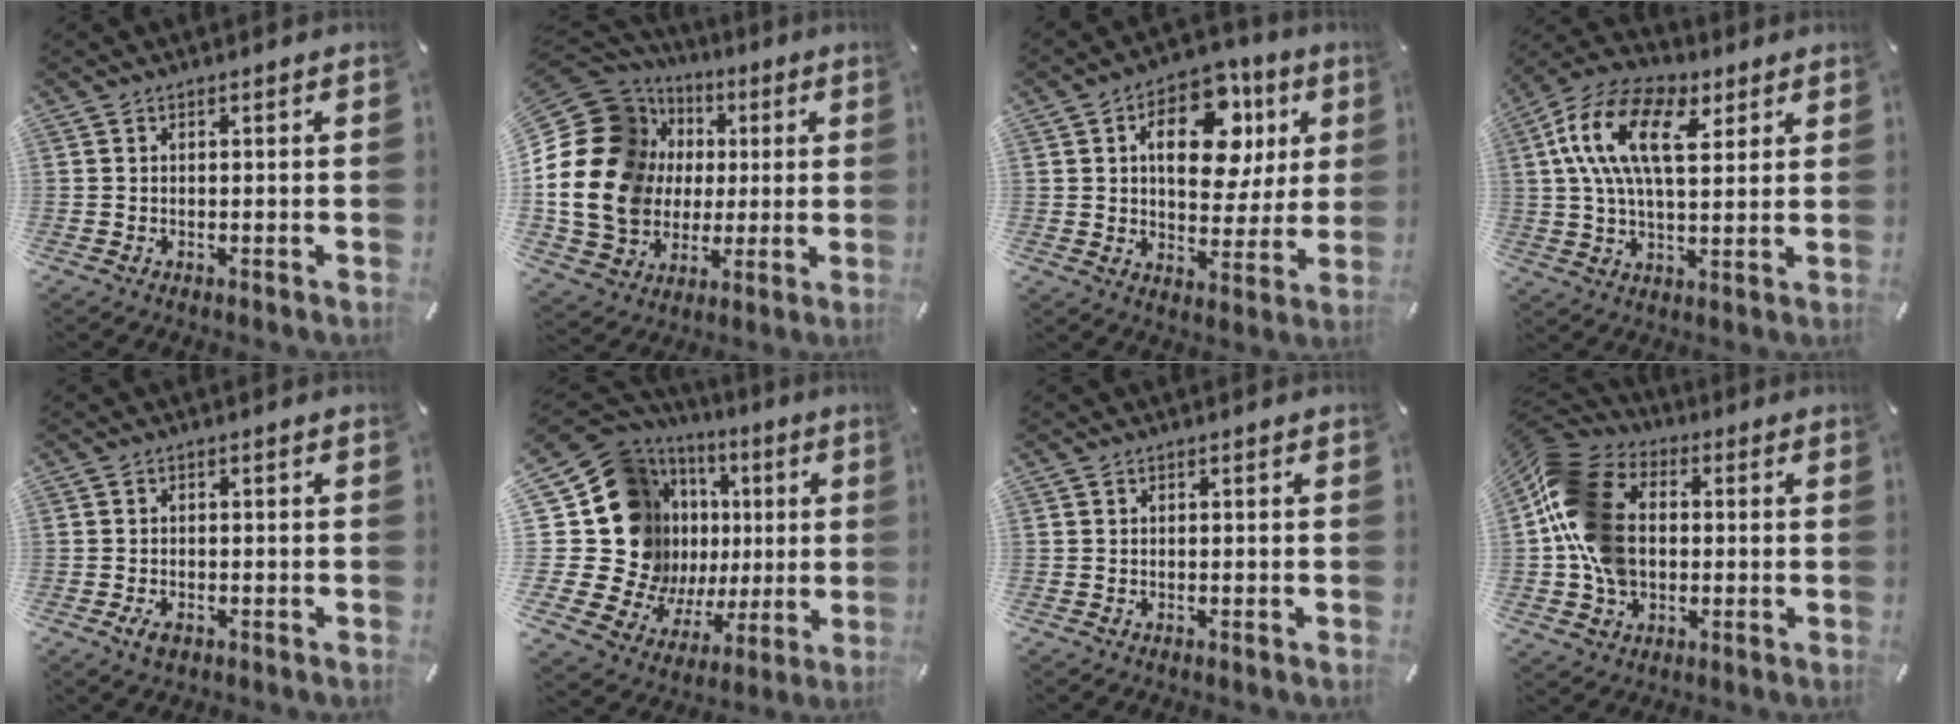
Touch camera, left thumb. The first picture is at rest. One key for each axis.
{"total": 22.1, "fx": 2.6, "fy": 18.6, "fz": 11.7, "tx": -0.260, "ty": -0.025, "tz": 0.055}
{"total": 16.6, "fx": 5.9, "fy": 10.4, "fz": 11.5, "tx": -0.154, "ty": -0.014, "tz": 0.097}
{"total": 16.6, "fx": 6.2, "fy": 9.0, "fz": 12.5, "tx": -0.267, "ty": 0.003, "tz": 0.111}
{"total": 3.4, "fx": -1.7, "fy": 2.1, "fz": 2.0, "tx": -0.047, "ty": 0.002, "tz": -0.032}
{"total": 26.5, "fx": 4.1, "fy": 20.5, "fz": 16.2, "tx": -0.309, "ty": -0.070, "tz": 0.122}
{"total": 0.0}
{"total": 16.9, "fx": -0.7, "fy": 13.0, "fz": 10.7, "tx": -0.245, "ty": 0.015, "tz": -0.014}